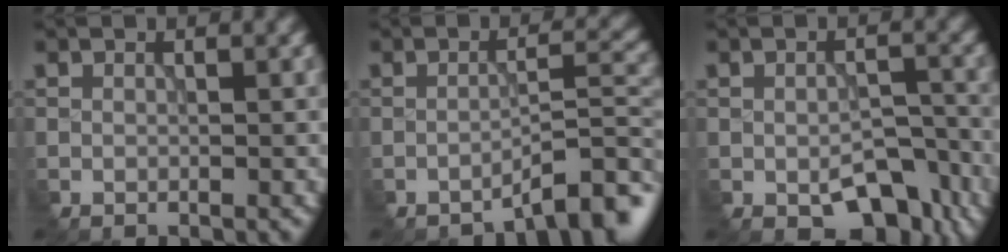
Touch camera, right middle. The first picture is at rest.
{"total": 4.2, "force": [-3.6, 0.3, 2.2], "torque": [-0.029, 0.015, -0.062]}
{"total": 5.4, "force": [-2.8, 2.9, 3.5], "torque": [-0.052, -0.012, -0.034]}